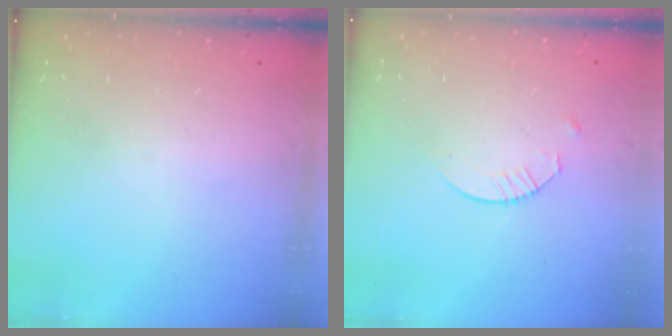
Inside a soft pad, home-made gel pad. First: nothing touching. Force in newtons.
{"total": 2.4, "press": 2.4, "slide": 0.3}